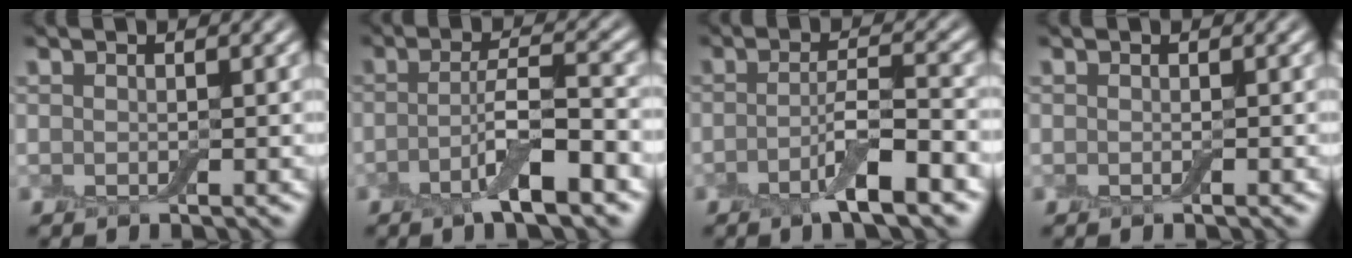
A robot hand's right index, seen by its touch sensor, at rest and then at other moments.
{"total": 4.9, "force": [-2.4, 0.8, 4.2], "torque": [-0.071, 0.005, -0.048]}
{"total": 4.3, "force": [-2.2, 0.7, 3.6], "torque": [-0.063, 0.005, -0.045]}
{"total": 0.0}